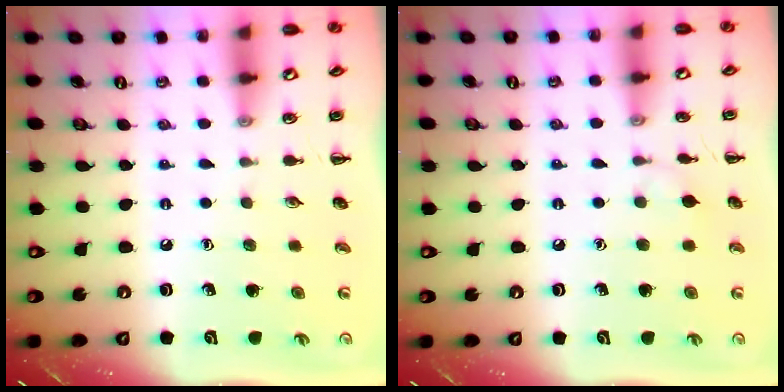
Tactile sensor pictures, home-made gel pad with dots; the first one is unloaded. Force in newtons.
{"total": 4.7, "press": 4.4, "slide": 1.8}